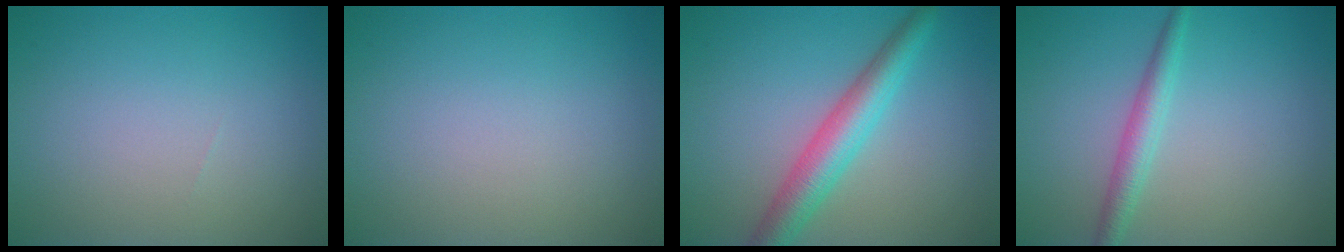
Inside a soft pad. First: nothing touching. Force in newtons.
{"total": 0.0}
{"total": 4.6, "press": 4.6, "slide": 0.2}
{"total": 2.3, "press": 2.3, "slide": 0.0}